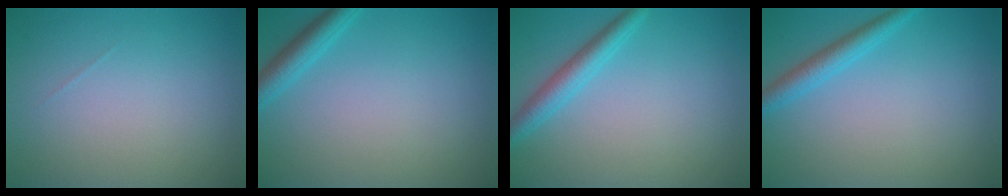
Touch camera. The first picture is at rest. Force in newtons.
{"total": 2.4, "press": 2.4, "slide": 0.2}
{"total": 2.7, "press": 2.7, "slide": 0.0}
{"total": 2.4, "press": 2.4, "slide": 0.1}